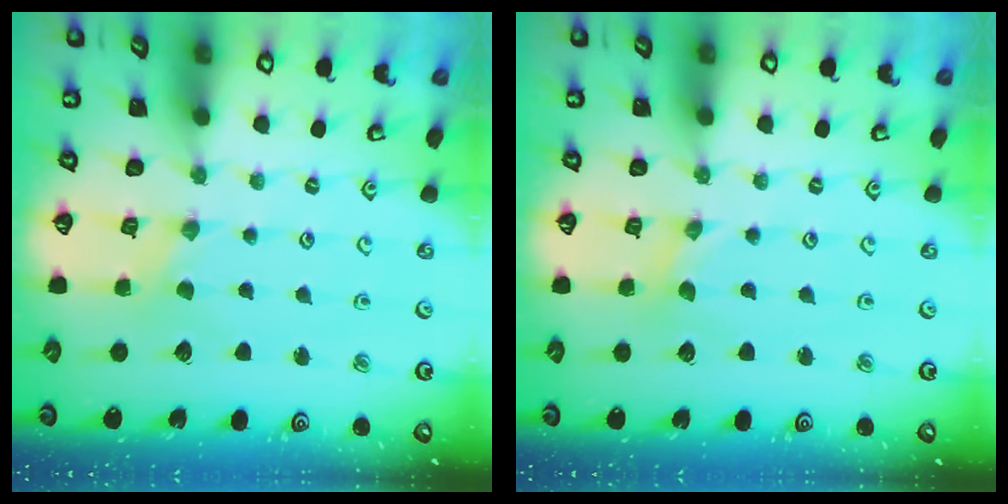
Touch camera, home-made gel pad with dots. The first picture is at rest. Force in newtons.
{"total": 0.0}